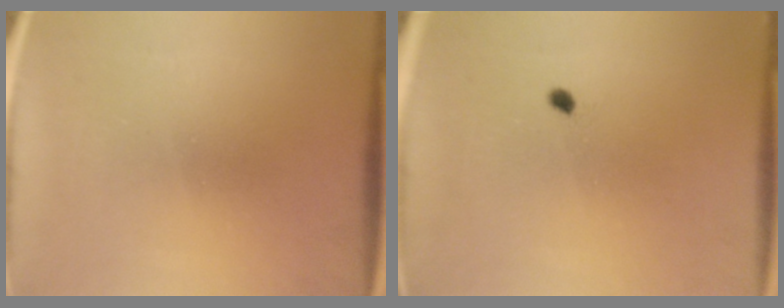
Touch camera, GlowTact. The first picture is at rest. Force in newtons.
{"total": 0.8}